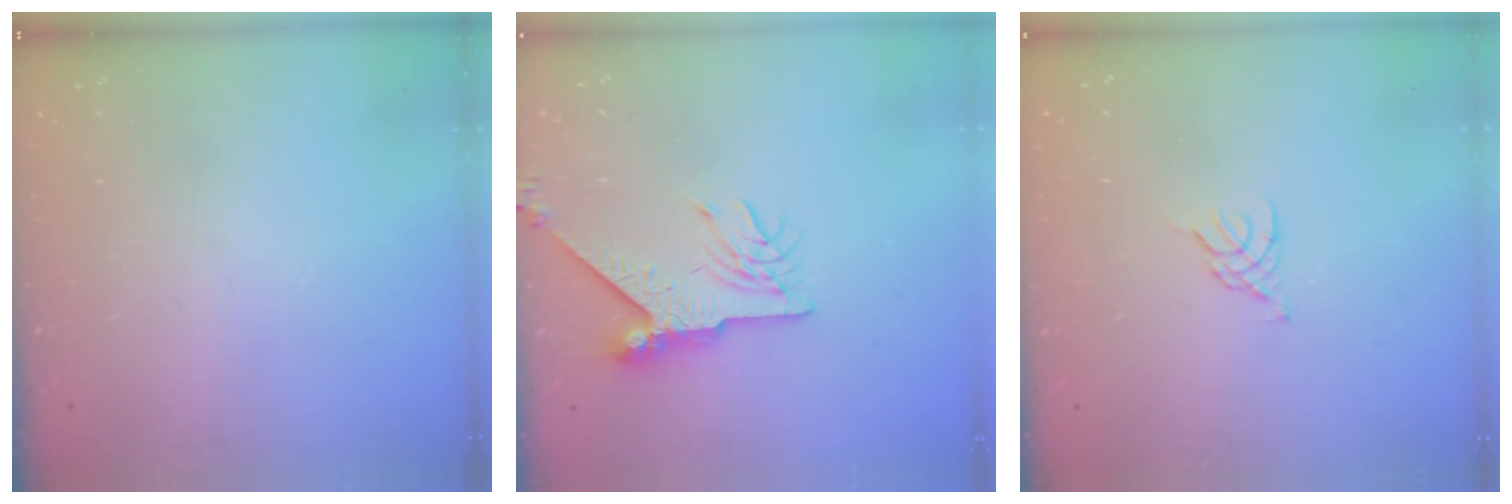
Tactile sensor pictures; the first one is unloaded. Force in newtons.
{"total": 7.7, "press": 7.7, "slide": 1.0}
{"total": 3.3, "press": 3.2, "slide": 0.7}